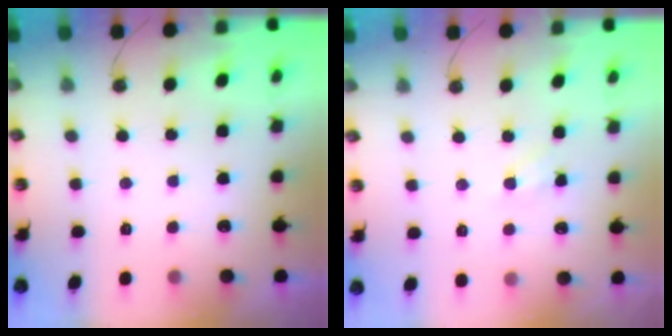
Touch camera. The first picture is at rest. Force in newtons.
{"total": 4.9, "press": 4.9, "slide": 0.7}